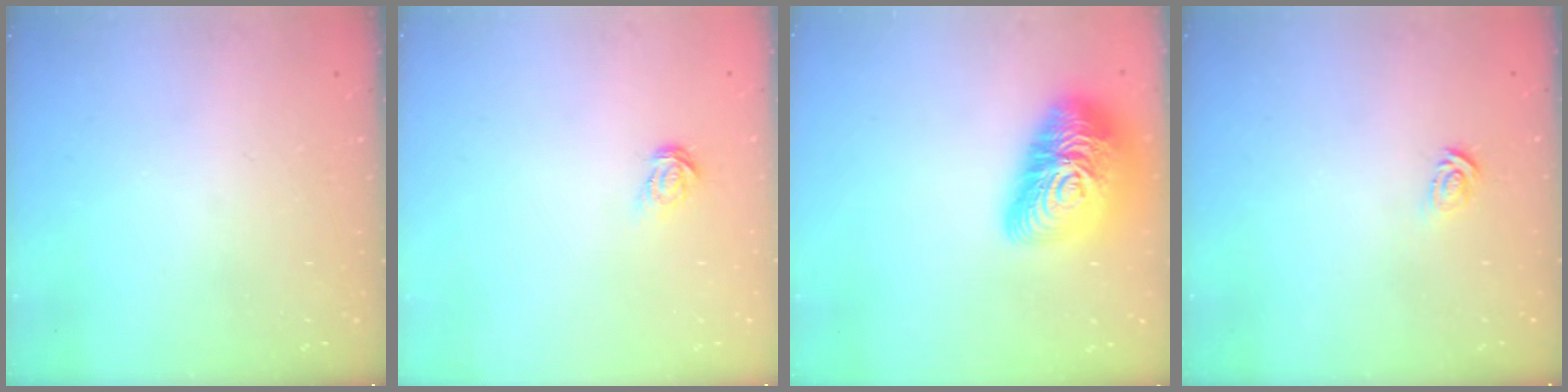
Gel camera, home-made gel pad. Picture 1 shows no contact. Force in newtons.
{"total": 3.7, "press": 3.7, "slide": 0.1}
{"total": 23.0, "press": 23.0, "slide": 1.5}
{"total": 2.8, "press": 2.8, "slide": 0.2}